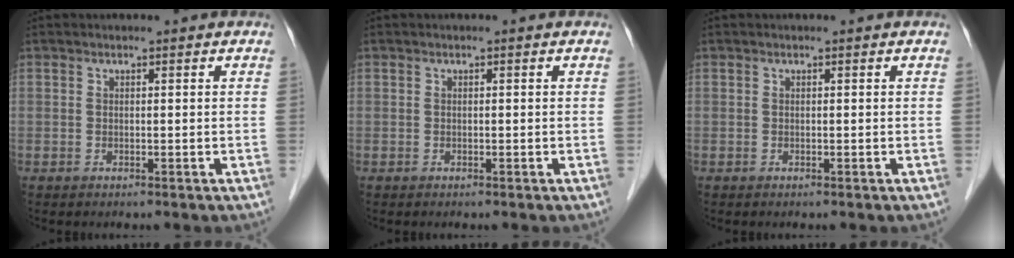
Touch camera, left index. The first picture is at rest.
{"total": 0.0}
{"total": 0.0}